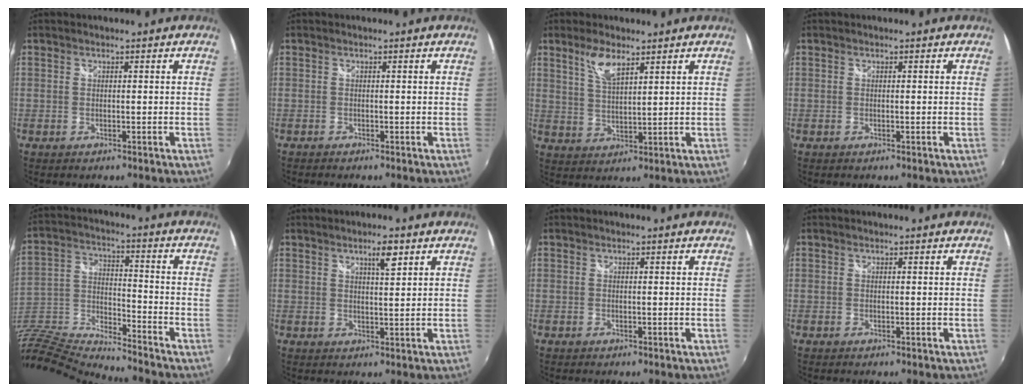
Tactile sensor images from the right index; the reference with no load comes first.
{"total": 0.5, "force": [-0.5, 0.2, 0.0], "torque": [-0.004, -0.005, -0.014]}
{"total": 5.6, "force": [3.6, 1.8, 3.9], "torque": [-0.075, 0.001, 0.073]}
{"total": 0.0}
{"total": 15.4, "force": [-12.9, 3.9, 7.6], "torque": [-0.192, -0.016, -0.257]}
{"total": 3.6, "force": [2.1, 0.8, 2.8], "torque": [-0.043, 0.005, 0.035]}
{"total": 0.0}
{"total": 0.0}